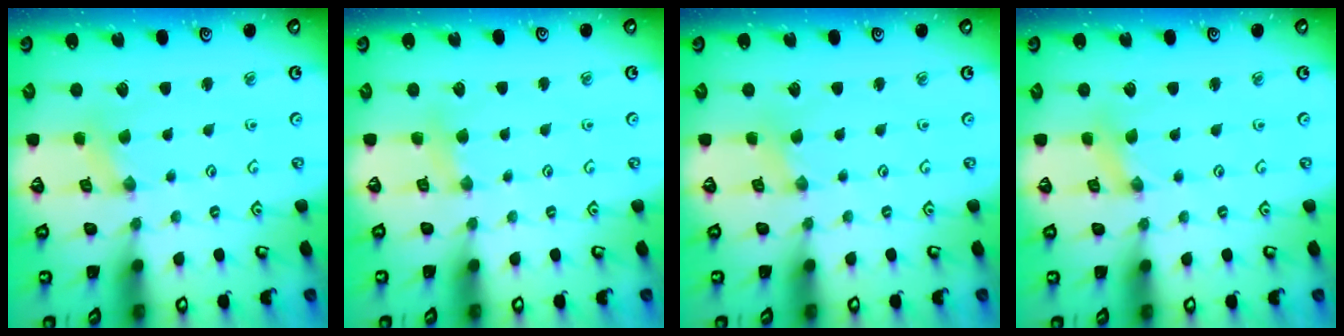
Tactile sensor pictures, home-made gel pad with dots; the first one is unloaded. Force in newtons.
{"total": 3.2, "press": 3.2, "slide": 0.5}
{"total": 0.0}
{"total": 0.0}